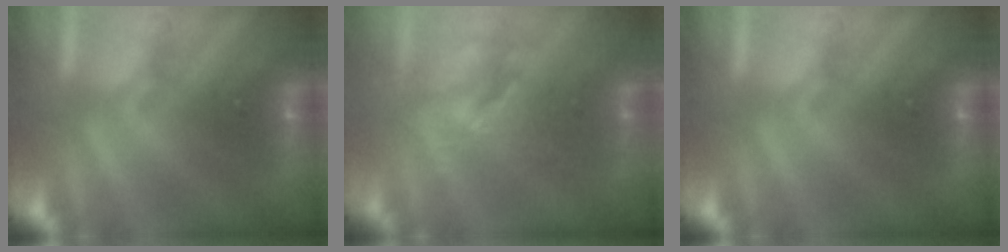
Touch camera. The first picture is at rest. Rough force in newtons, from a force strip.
{"total": 3.5}
{"total": 0.0}